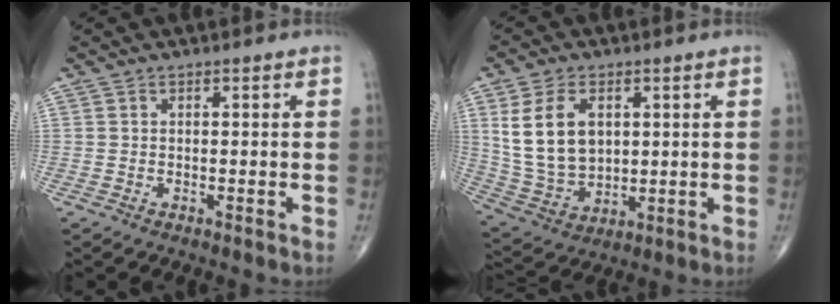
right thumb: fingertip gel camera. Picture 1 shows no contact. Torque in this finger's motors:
{"motor_torque": [-0.72, 1.26, 0.99, 0.99, 0.14]}